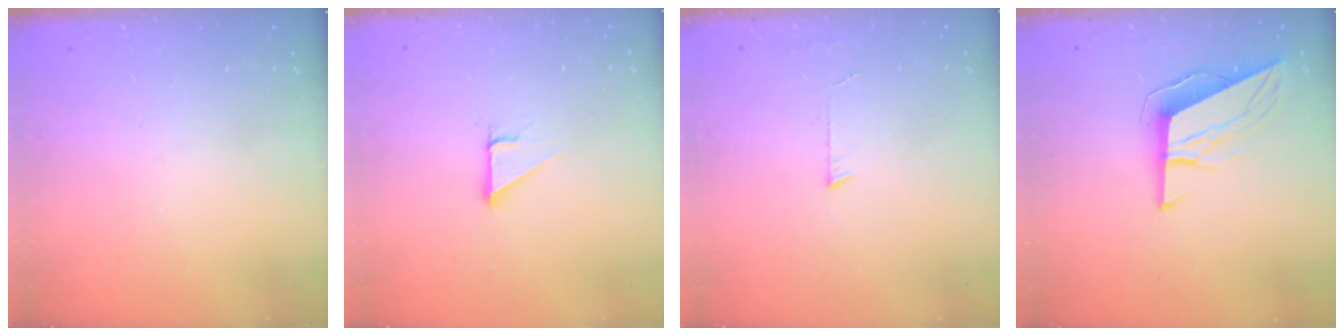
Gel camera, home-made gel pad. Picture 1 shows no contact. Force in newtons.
{"total": 2.9, "press": 2.9, "slide": 0.1}
{"total": 3.0, "press": 3.0, "slide": 0.3}
{"total": 9.9, "press": 9.5, "slide": 2.7}